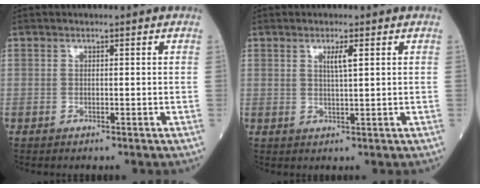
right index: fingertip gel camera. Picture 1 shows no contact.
{"total": 2.3, "force": [1.2, 0.0, 2.0], "torque": [-0.037, -0.002, 0.023]}